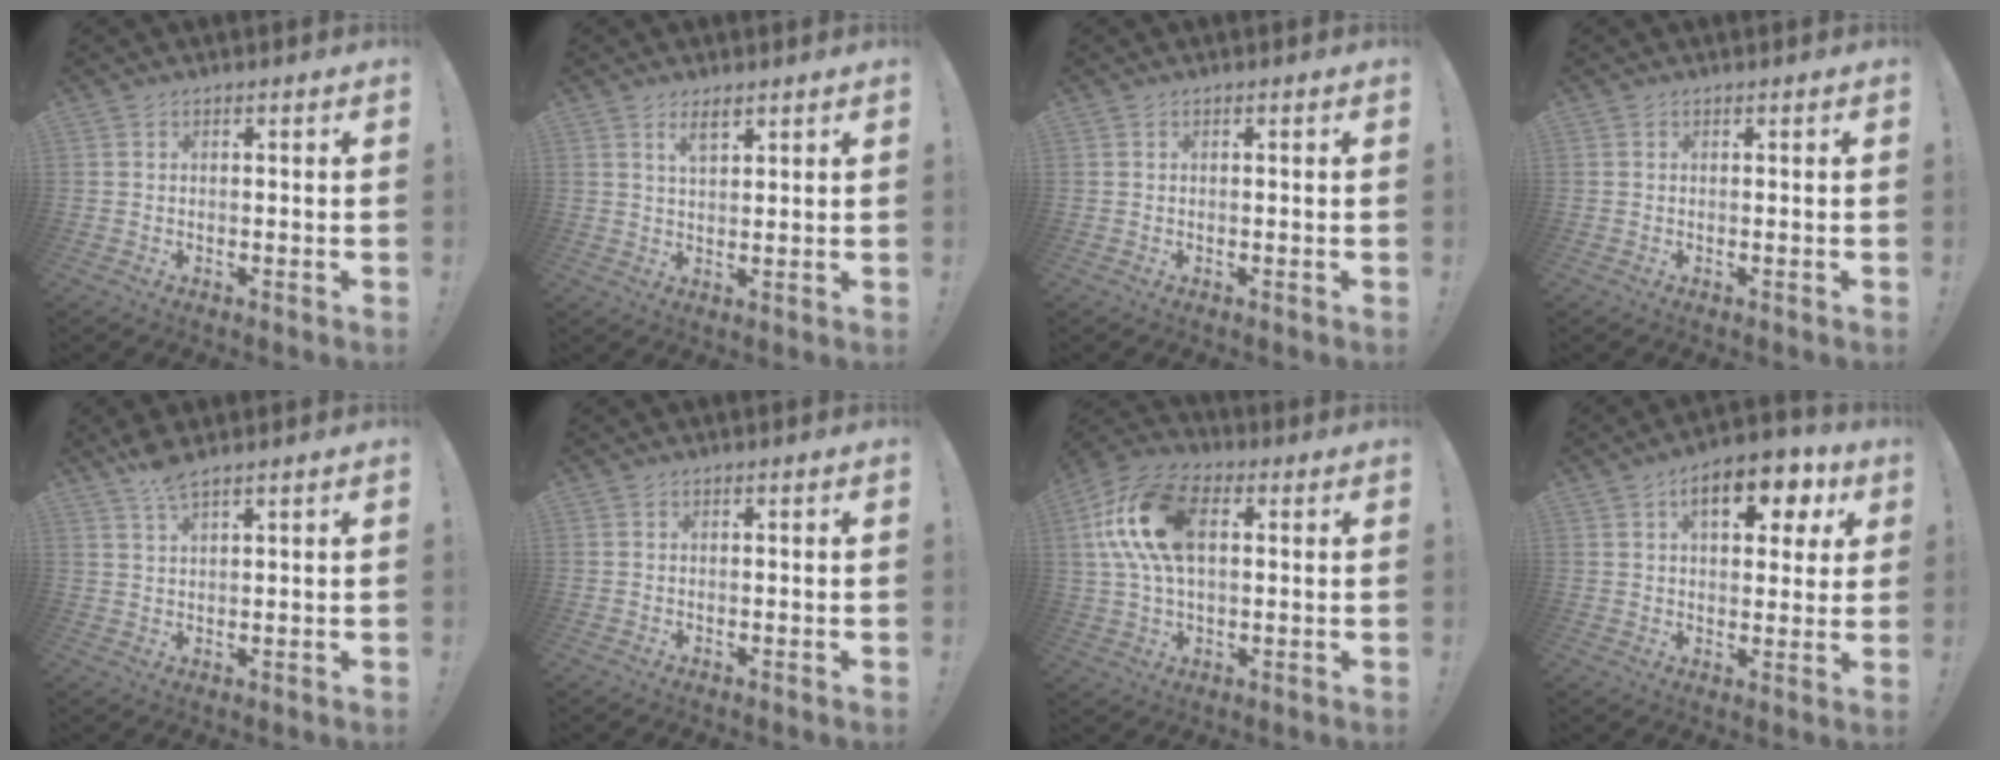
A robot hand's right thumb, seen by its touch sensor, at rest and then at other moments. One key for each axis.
{"total": 4.1, "fx": 3.0, "fy": 1.7, "fz": 2.2, "tx": -0.035, "ty": -0.011, "tz": 0.051}
{"total": 0.0}
{"total": 0.0}
{"total": 4.3, "fx": 3.7, "fy": 0.7, "fz": 2.2, "tx": -0.049, "ty": -0.014, "tz": 0.065}
{"total": 0.0}
{"total": 17.7, "fx": 3.8, "fy": 10.4, "fz": 13.8, "tx": -0.265, "ty": 0.010, "tz": 0.069}
{"total": 12.6, "fx": 5.3, "fy": 6.4, "fz": 9.5, "tx": -0.124, "ty": -0.017, "tz": 0.084}